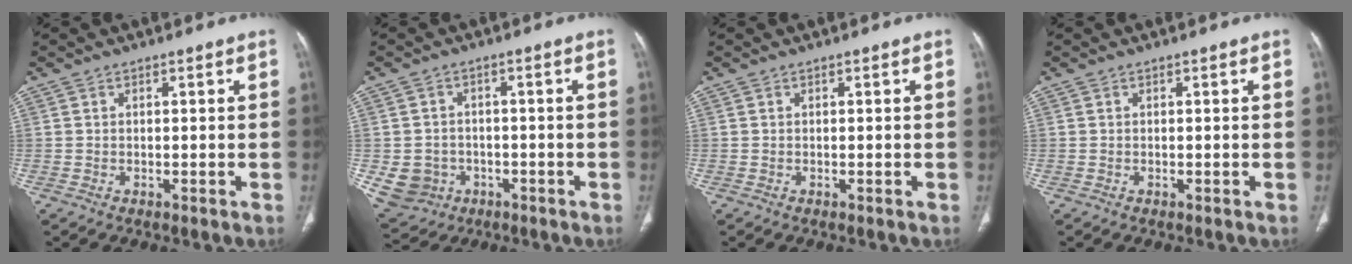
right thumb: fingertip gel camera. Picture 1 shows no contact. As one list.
[{"total": 7.5, "force": [-2.0, 6.9, 2.2], "torque": [-0.039, 0.015, -0.020]}, {"total": 0.0}, {"total": 0.0}]